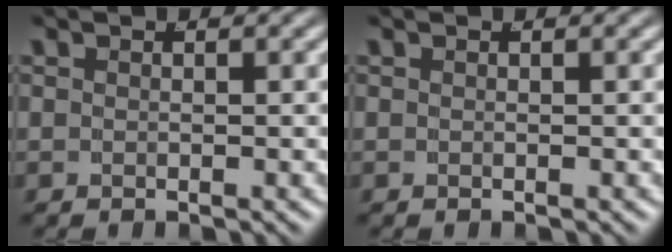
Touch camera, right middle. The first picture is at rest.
{"total": 0.0}